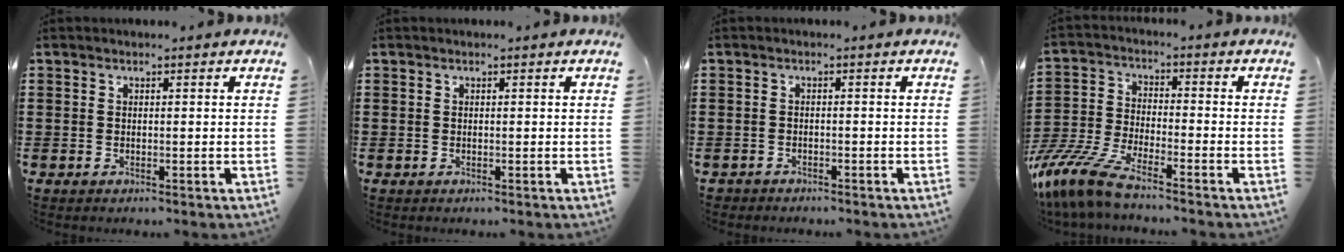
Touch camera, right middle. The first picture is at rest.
{"total": 0.0}
{"total": 1.4, "force": [-1.4, 0.2, -0.1], "torque": [-0.002, 0.001, -0.031]}
{"total": 9.1, "force": [-8.0, 1.1, 4.3], "torque": [-0.119, -0.004, -0.166]}